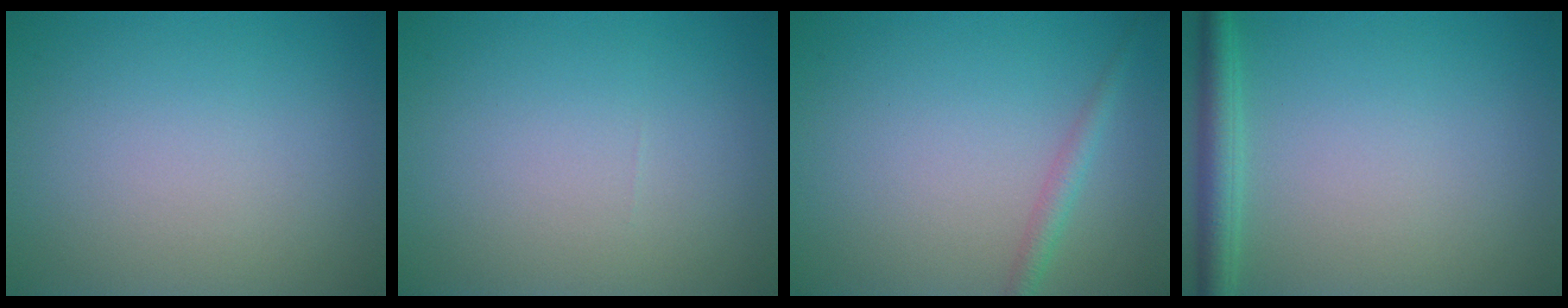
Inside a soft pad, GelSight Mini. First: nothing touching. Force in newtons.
{"total": 0.0}
{"total": 1.5, "press": 1.5, "slide": 0.0}
{"total": 2.8, "press": 2.8, "slide": 0.2}